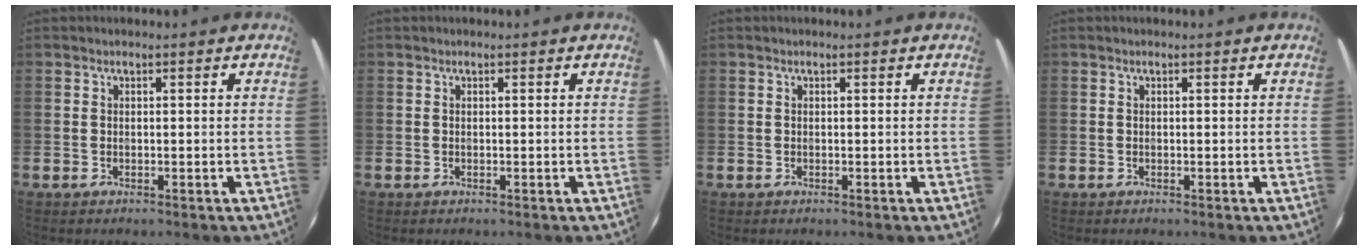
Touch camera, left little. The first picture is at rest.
{"total": 0.0}
{"total": 0.0}
{"total": 0.0}